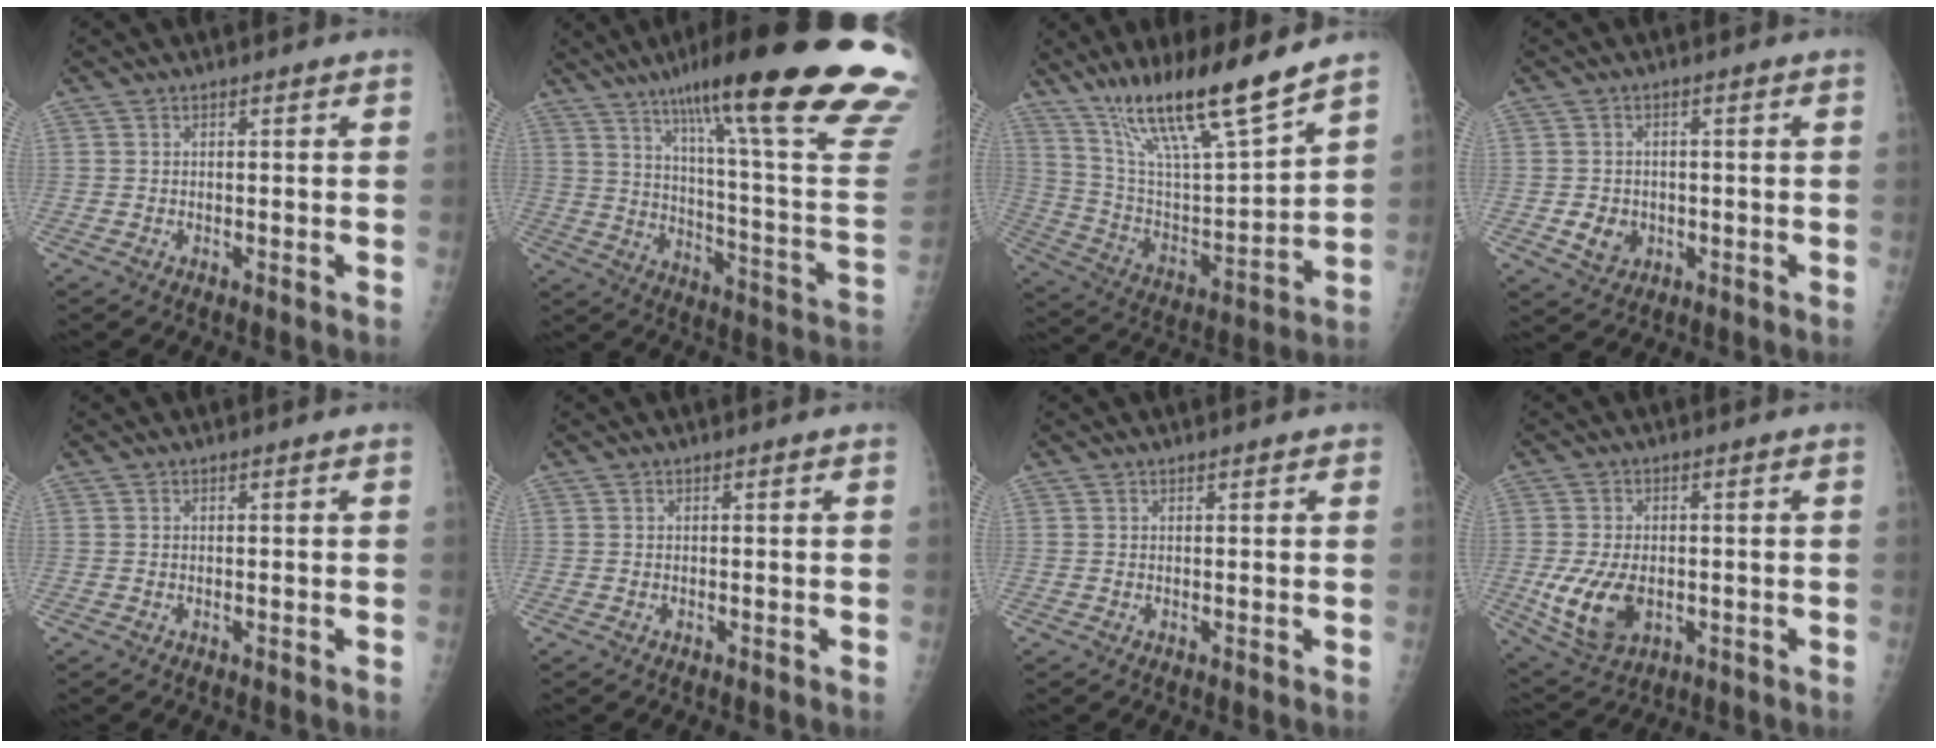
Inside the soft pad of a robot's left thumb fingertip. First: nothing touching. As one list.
[{"total": 34.1, "force": [22.0, 3.8, 25.8], "torque": [-0.284, -0.079, 0.314]}, {"total": 20.2, "force": [14.9, 2.2, 13.3], "torque": [-0.214, -0.068, 0.275]}, {"total": 4.2, "force": [-0.8, 3.6, 2.0], "torque": [-0.021, 0.003, -0.003]}, {"total": 0.0}, {"total": 0.0}, {"total": 0.8, "force": [0.7, 0.3, 0.4], "torque": [-0.006, -0.002, 0.007]}, {"total": 10.1, "force": [-1.6, 6.4, 7.7], "torque": [-0.146, -0.008, -0.014]}]